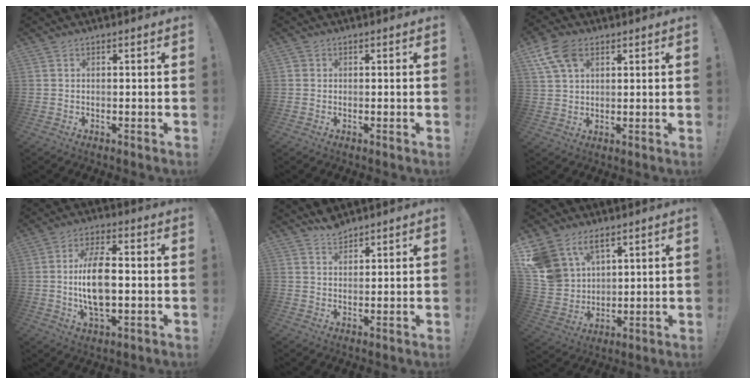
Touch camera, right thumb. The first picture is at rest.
{"total": 1.0, "force": [0.1, 1.0, 0.3], "torque": [-0.006, 0.002, 0.003]}
{"total": 9.7, "force": [4.7, 6.1, 5.9], "torque": [-0.103, -0.008, 0.091]}
{"total": 12.9, "force": [-0.5, 6.2, 11.3], "torque": [-0.218, -0.002, -0.011]}
{"total": 4.2, "force": [3.9, 1.3, 0.9], "torque": [-0.013, -0.024, 0.073]}
{"total": 11.5, "force": [7.5, 7.8, 4.0], "torque": [-0.097, -0.048, 0.155]}